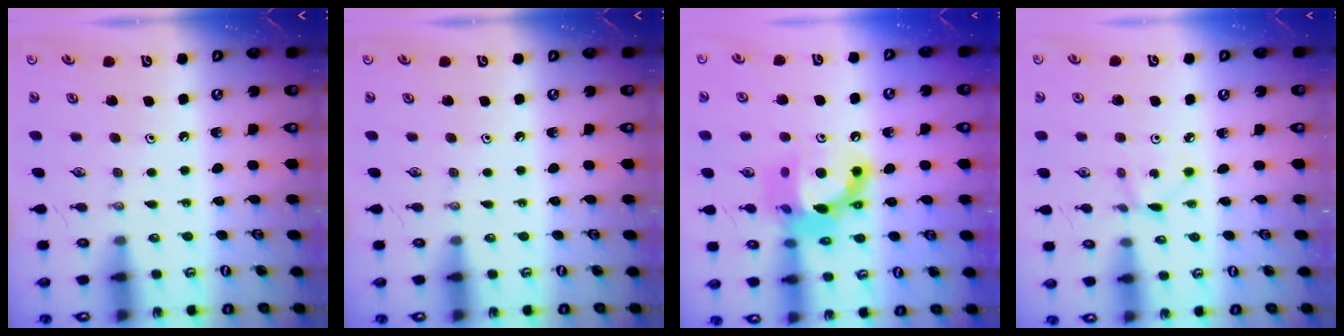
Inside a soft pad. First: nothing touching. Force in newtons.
{"total": 0.0}
{"total": 15.1, "press": 15.1, "slide": 1.1}
{"total": 2.2, "press": 2.2, "slide": 0.3}